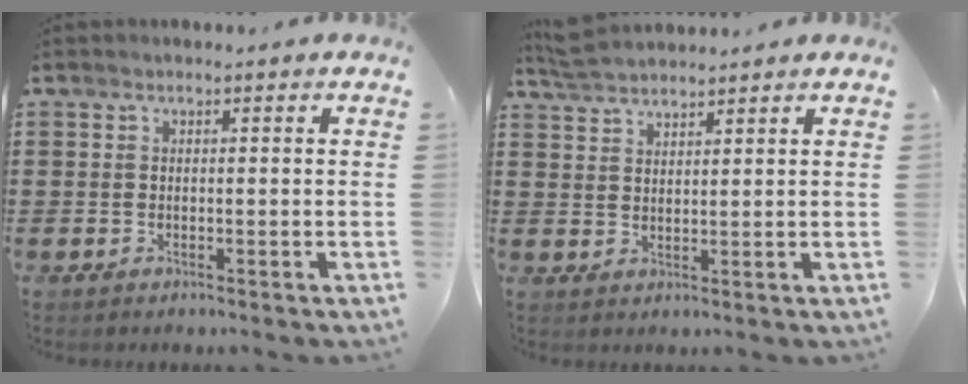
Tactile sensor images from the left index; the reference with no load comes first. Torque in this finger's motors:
{"motor_torque": [0.06, -0.01, 0.34, 0.07]}